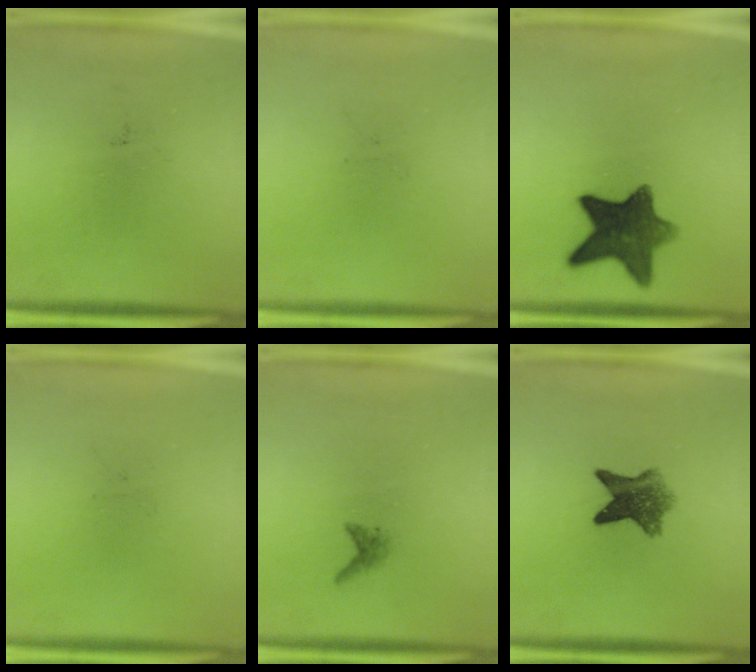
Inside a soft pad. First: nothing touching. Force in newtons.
{"total": 0.0}
{"total": 11.1}
{"total": 0.0}
{"total": 1.0}
{"total": 6.8}